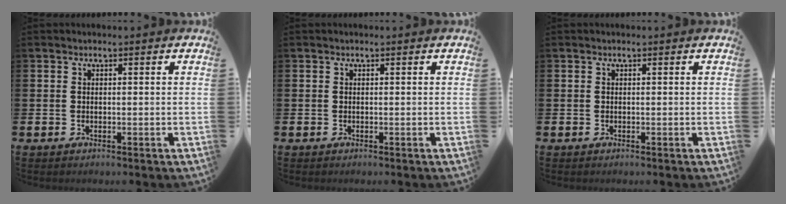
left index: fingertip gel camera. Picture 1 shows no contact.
{"total": 0.0}
{"total": 0.0}